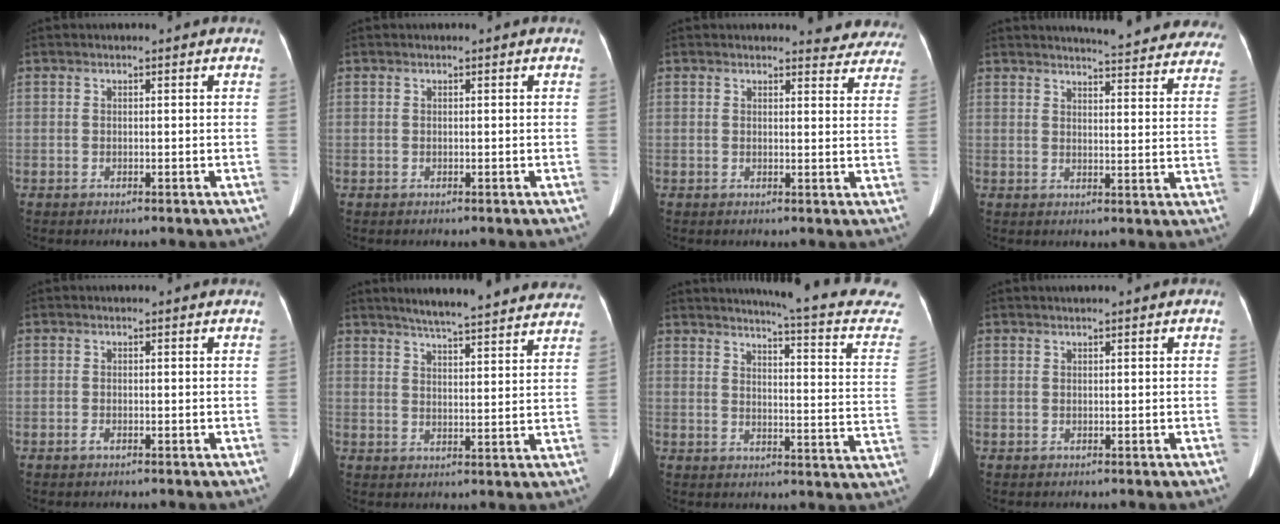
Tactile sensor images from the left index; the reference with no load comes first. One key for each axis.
{"total": 0.0}
{"total": 7.1, "fx": 6.7, "fy": 2.0, "fz": 0.6, "tx": 0.022, "ty": -0.020, "tz": 0.047}
{"total": 20.6, "fx": 19.5, "fy": 2.8, "fz": 6.3, "tx": -0.064, "ty": -0.068, "tz": 0.209}
{"total": 0.7, "fx": -0.5, "fy": 0.3, "fz": 0.5, "tx": -0.014, "ty": -0.001, "tz": -0.004}
{"total": 19.8, "fx": 17.8, "fy": 2.2, "fz": 8.4, "tx": -0.115, "ty": 0.006, "tz": 0.222}
{"total": 17.5, "fx": 15.9, "fy": 0.6, "fz": 7.4, "tx": -0.093, "ty": -0.080, "tz": 0.165}
{"total": 0.6, "fx": 0.4, "fy": 0.1, "fz": 0.5, "tx": -0.007, "ty": 0.009, "tz": 0.006}